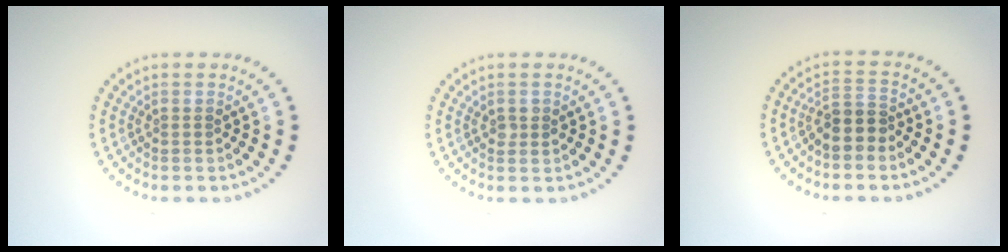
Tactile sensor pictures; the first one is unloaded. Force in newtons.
{"total": 1.0, "press": 1.0, "slide": 0.2}
{"total": 2.3, "press": 1.9, "slide": 1.2}